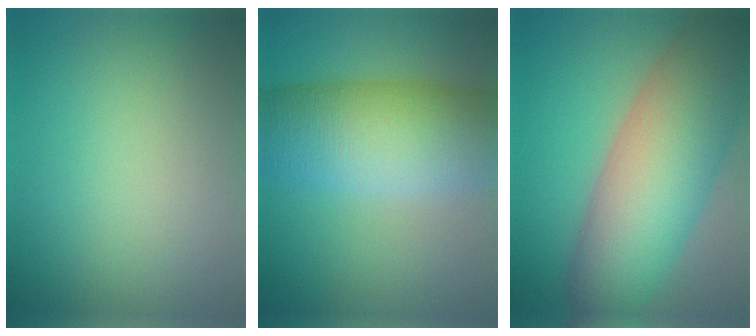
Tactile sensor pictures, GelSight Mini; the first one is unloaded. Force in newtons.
{"total": 12.4, "press": 12.4, "slide": 0.4}
{"total": 12.3, "press": 12.3, "slide": 0.7}